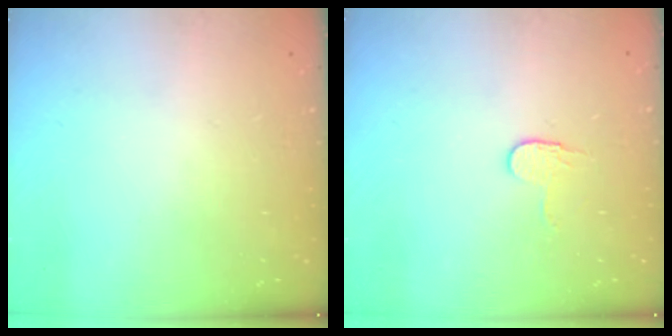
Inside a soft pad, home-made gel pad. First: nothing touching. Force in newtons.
{"total": 3.8, "press": 3.8, "slide": 0.3}